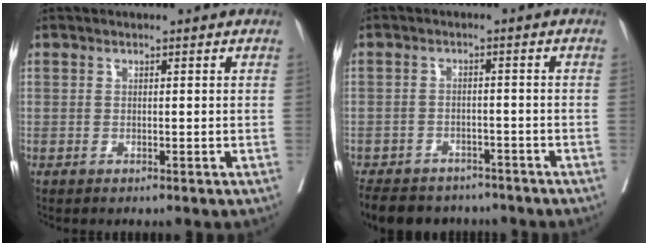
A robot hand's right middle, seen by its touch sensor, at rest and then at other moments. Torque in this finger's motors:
{"motor_torque": [1.08, -1.06, 0.60, 0.13]}